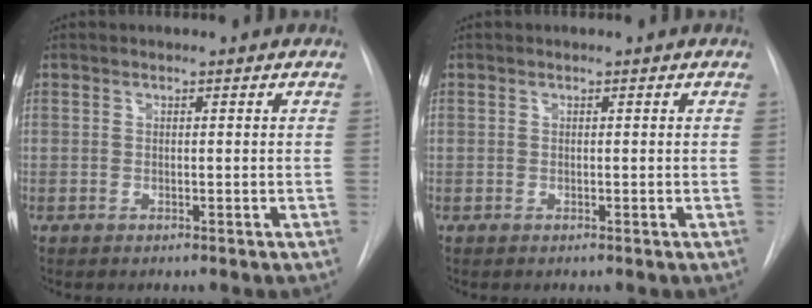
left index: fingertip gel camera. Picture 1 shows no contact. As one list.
[{"total": 0.0}]